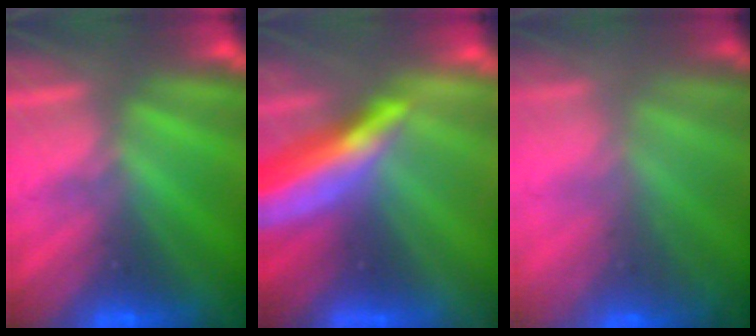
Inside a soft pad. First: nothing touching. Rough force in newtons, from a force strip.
{"total": 8.4}
{"total": 7.3}